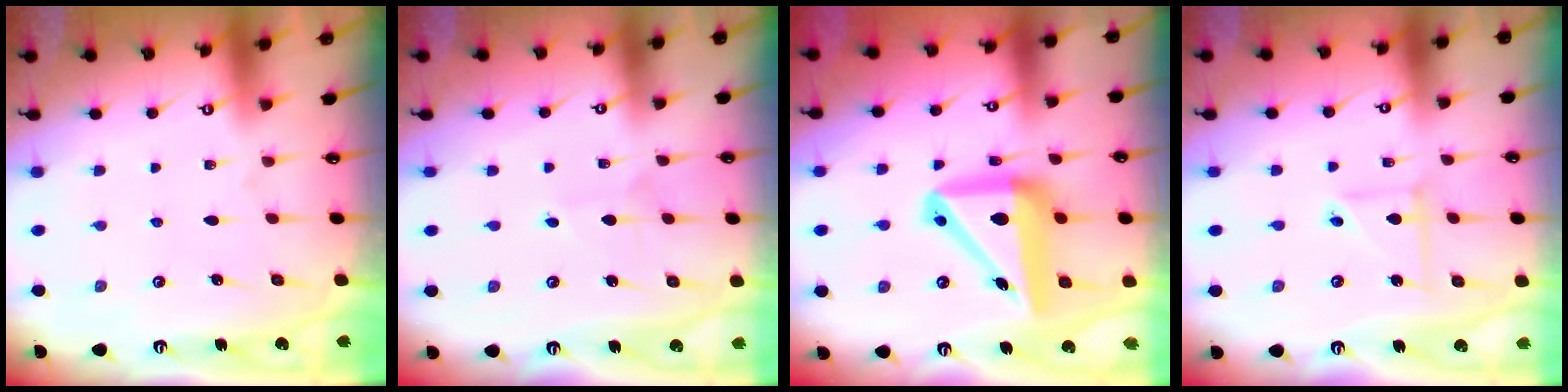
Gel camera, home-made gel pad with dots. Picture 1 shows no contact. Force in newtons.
{"total": 1.5, "press": 1.4, "slide": 0.1}
{"total": 15.8, "press": 15.6, "slide": 2.2}
{"total": 5.1, "press": 5.1, "slide": 0.2}